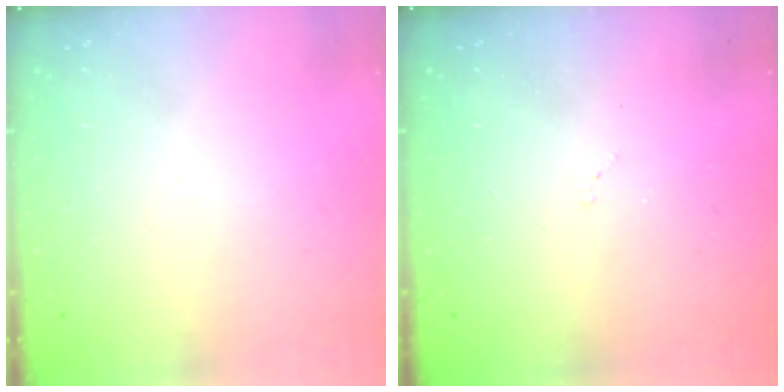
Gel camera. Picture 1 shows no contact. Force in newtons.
{"total": 6.4, "press": 6.3, "slide": 0.8}